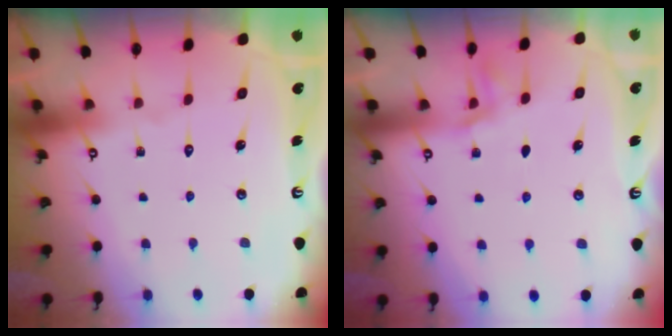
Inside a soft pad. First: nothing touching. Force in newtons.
{"total": 1.4, "press": 1.4, "slide": 0.2}